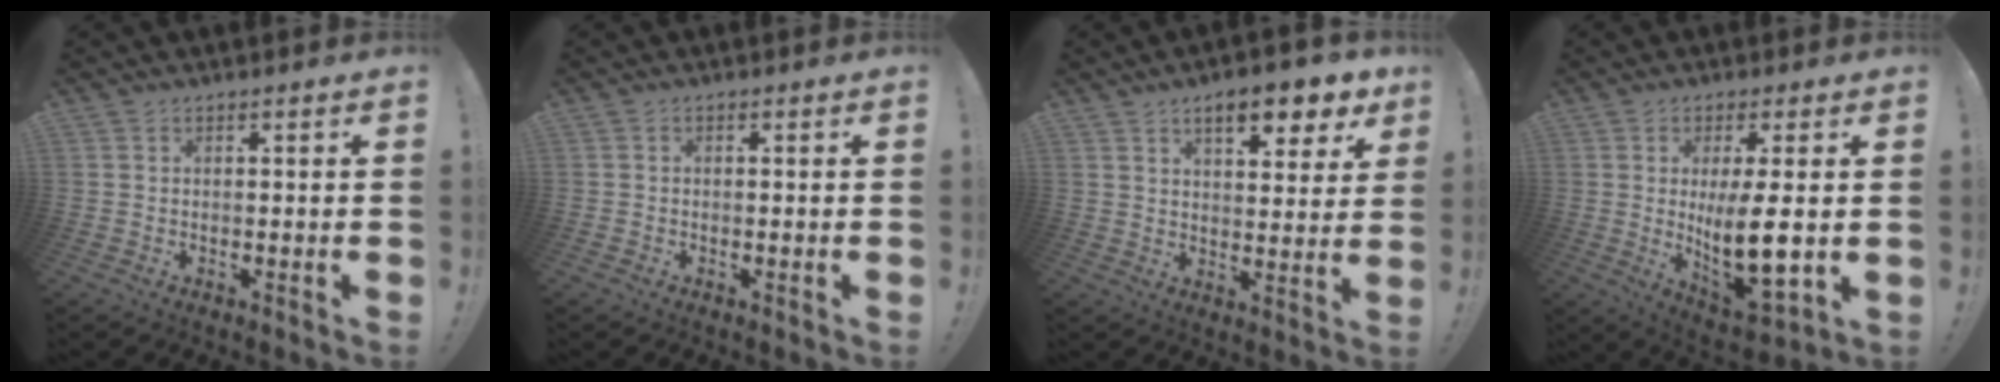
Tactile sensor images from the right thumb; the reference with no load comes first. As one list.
[{"total": 0.6, "force": [-0.4, 0.5, 0.2], "torque": [-0.004, 0.002, -0.006]}, {"total": 10.4, "force": [6.3, 3.5, 7.5], "torque": [-0.094, -0.036, 0.102]}, {"total": 13.5, "force": [0.7, 5.0, 12.5], "torque": [-0.209, -0.022, 0.013]}]